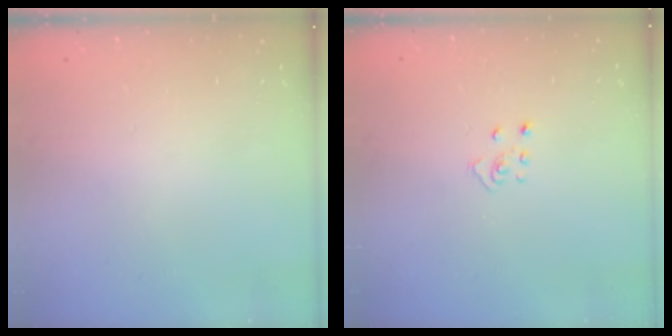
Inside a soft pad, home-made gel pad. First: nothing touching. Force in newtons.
{"total": 3.7, "press": 3.7, "slide": 0.3}